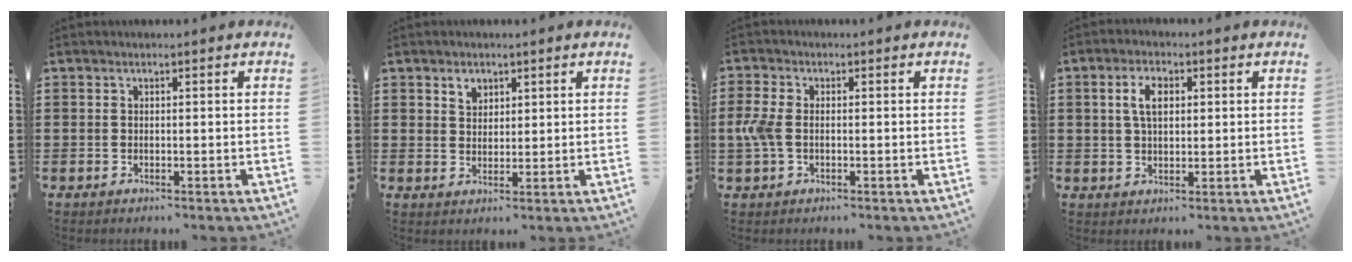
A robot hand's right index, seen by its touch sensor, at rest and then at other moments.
{"total": 2.5, "force": [1.7, 1.7, 0.7], "torque": [-0.012, 0.001, 0.030]}
{"total": 3.9, "force": [-0.6, 2.3, 3.2], "torque": [-0.090, -0.005, -0.019]}
{"total": 4.3, "force": [1.0, 2.2, 3.5], "torque": [-0.076, 0.014, 0.016]}